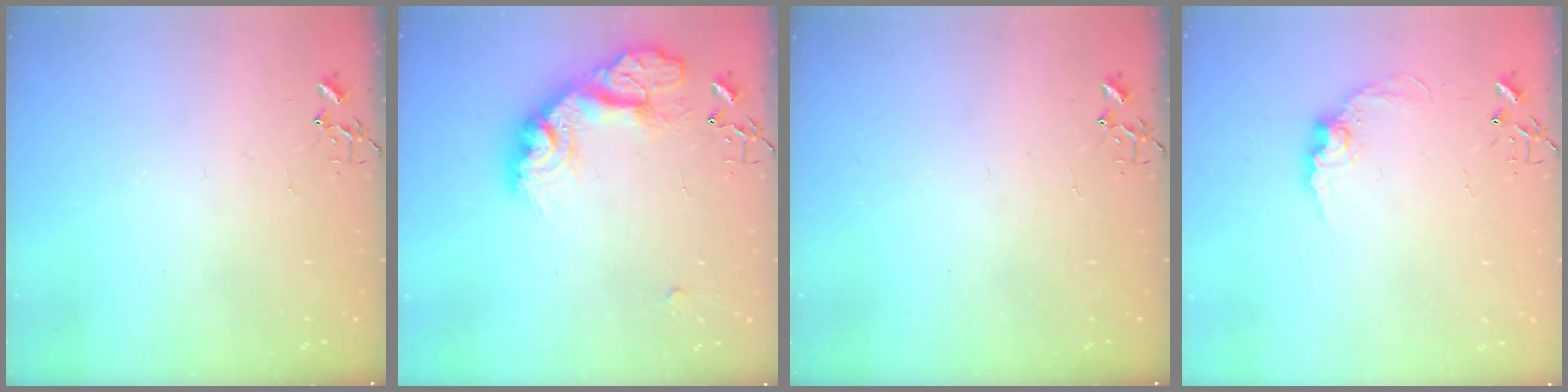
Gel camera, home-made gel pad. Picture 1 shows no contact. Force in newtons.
{"total": 20.0, "press": 20.0, "slide": 1.6}
{"total": 0.0}
{"total": 9.0, "press": 9.0, "slide": 0.5}